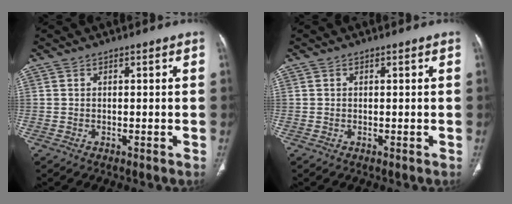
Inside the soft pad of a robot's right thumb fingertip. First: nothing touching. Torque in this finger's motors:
{"motor_torque": [-0.23, 0.17, 0.26, 0.27, -0.03]}